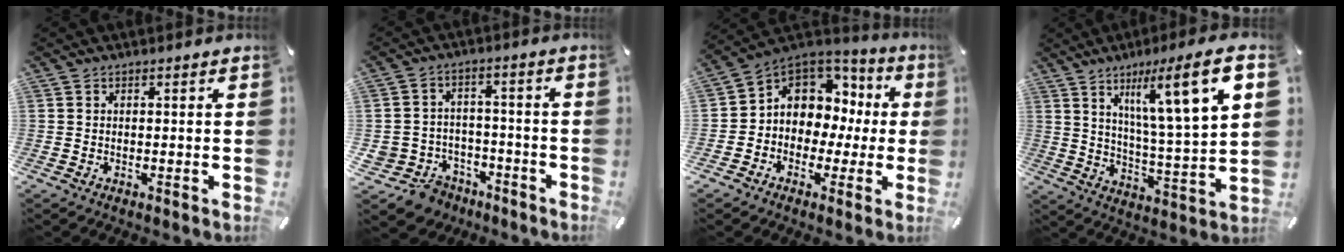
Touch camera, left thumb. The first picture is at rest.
{"total": 7.9, "force": [-4.5, 6.4, 0.9], "torque": [-0.029, 0.028, -0.080]}
{"total": 8.5, "force": [1.7, 7.9, 2.6], "torque": [-0.057, -0.023, 0.038]}
{"total": 15.3, "force": [8.3, 2.5, 12.6], "torque": [-0.202, -0.036, 0.125]}